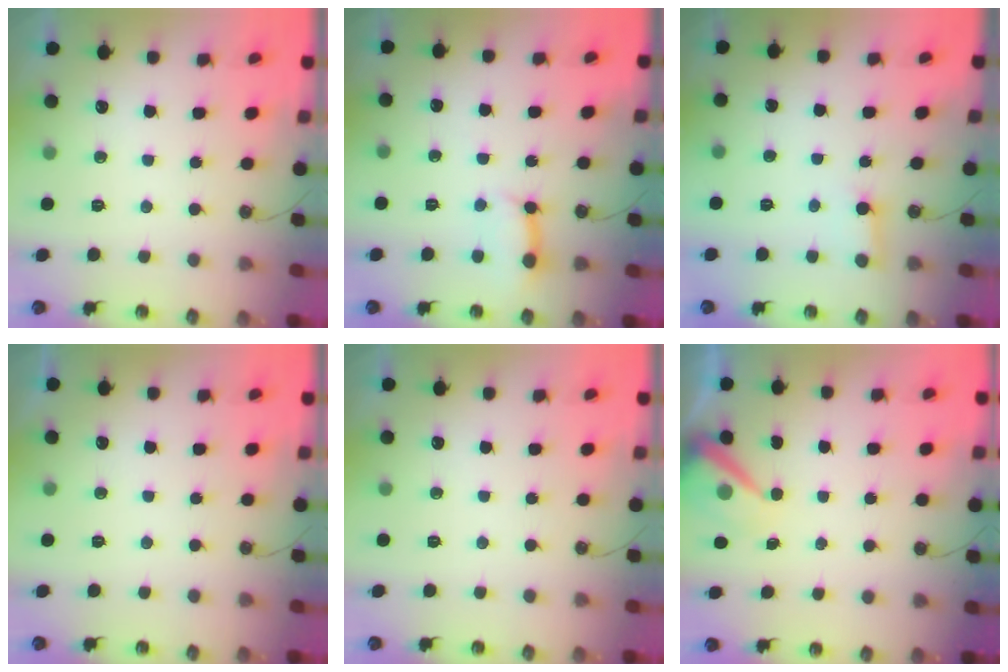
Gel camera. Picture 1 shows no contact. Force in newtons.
{"total": 9.9, "press": 9.9, "slide": 1.1}
{"total": 2.6, "press": 2.5, "slide": 0.3}
{"total": 0.0}
{"total": 0.0}
{"total": 8.0, "press": 8.0, "slide": 0.8}